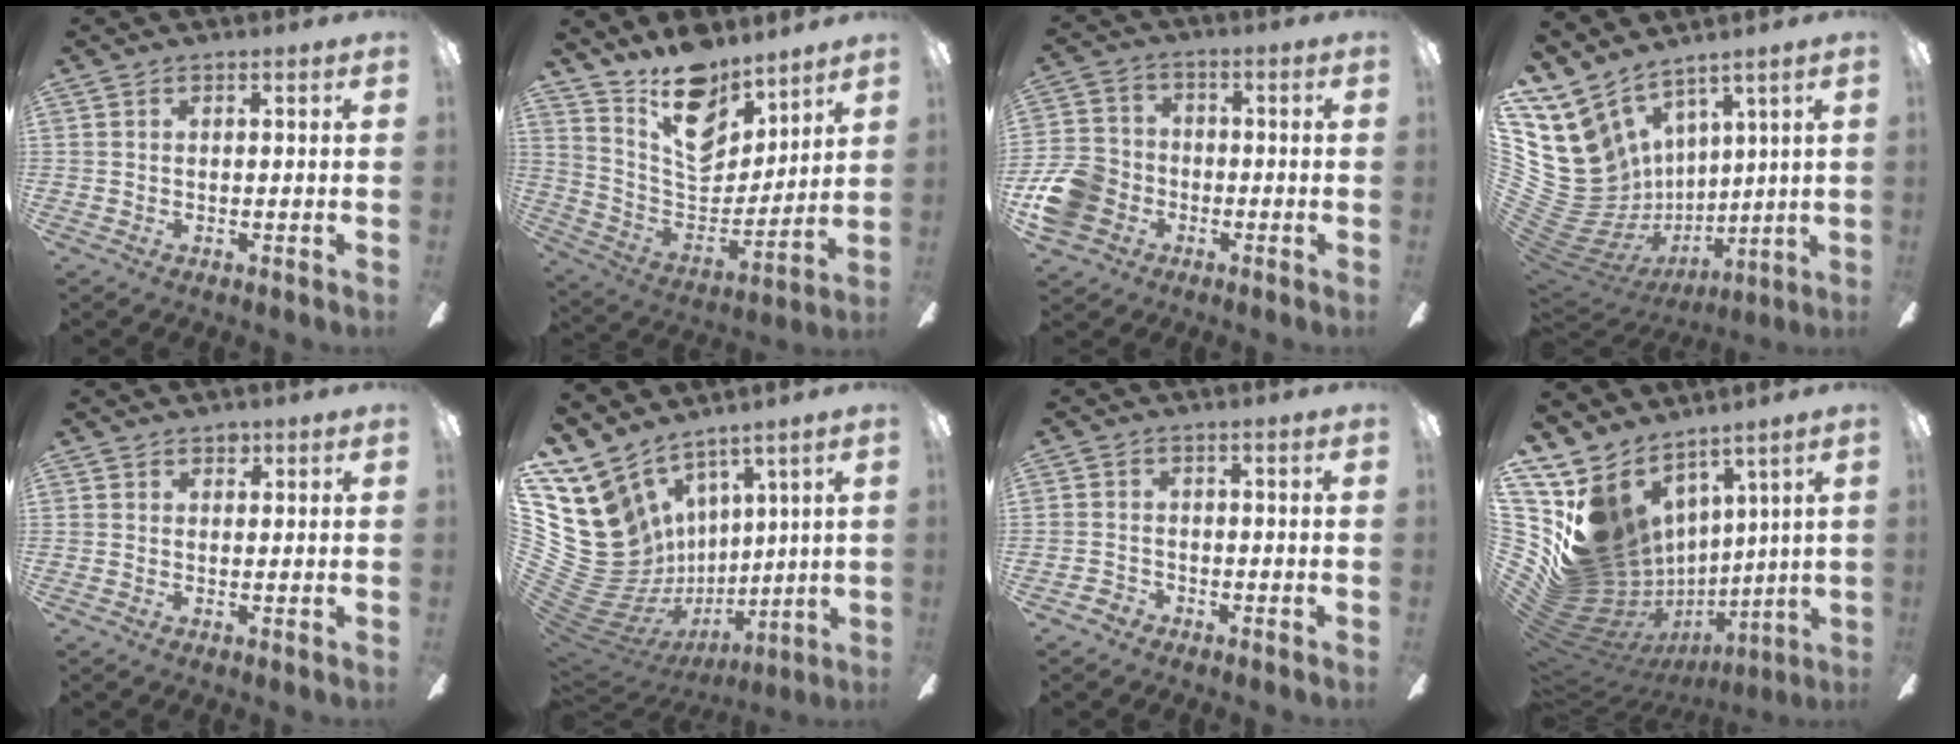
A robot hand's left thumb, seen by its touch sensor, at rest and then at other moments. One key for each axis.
{"total": 17.3, "fx": 12.7, "fy": 9.0, "fz": 7.5, "tx": -0.129, "ty": -0.088, "tz": 0.234}
{"total": 11.5, "fx": -4.5, "fy": 9.5, "fz": 4.7, "tx": -0.107, "ty": 0.041, "tz": -0.079}
{"total": 16.0, "fx": 4.1, "fy": 13.3, "fz": 7.9, "tx": -0.208, "ty": -0.072, "tz": 0.106}
{"total": 1.2, "fx": 0.6, "fy": 1.0, "fz": 0.2, "tx": 0.003, "ty": 0.001, "tz": 0.008}
{"total": 18.6, "fx": 3.4, "fy": 15.6, "fz": 9.6, "tx": -0.241, "ty": -0.079, "tz": 0.112}
{"total": 2.6, "fx": -2.1, "fy": 1.6, "fz": 0.3, "tx": -0.004, "ty": 0.012, "tz": -0.041}
{"total": 16.6, "fx": 3.5, "fy": 14.7, "fz": 6.9, "tx": -0.132, "ty": -0.071, "tz": 0.123}